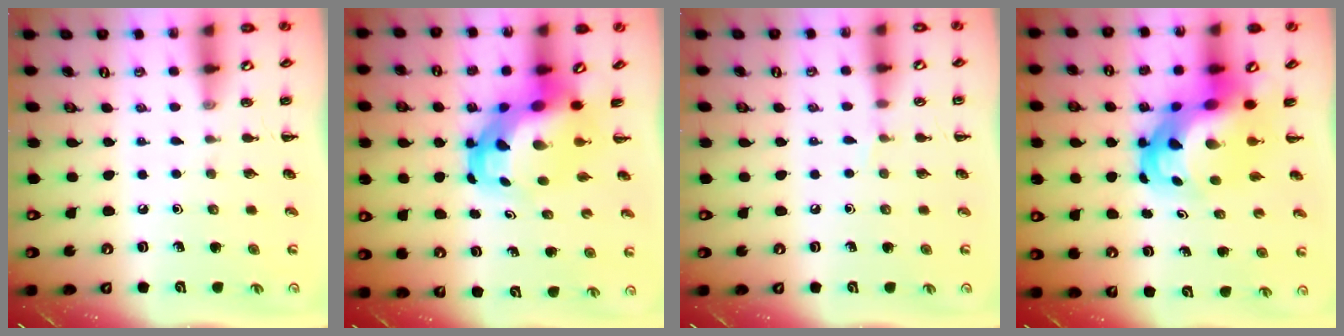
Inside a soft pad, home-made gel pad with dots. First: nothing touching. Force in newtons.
{"total": 7.0, "press": 6.7, "slide": 2.1}
{"total": 4.0, "press": 3.7, "slide": 1.3}
{"total": 9.6, "press": 9.2, "slide": 2.9}